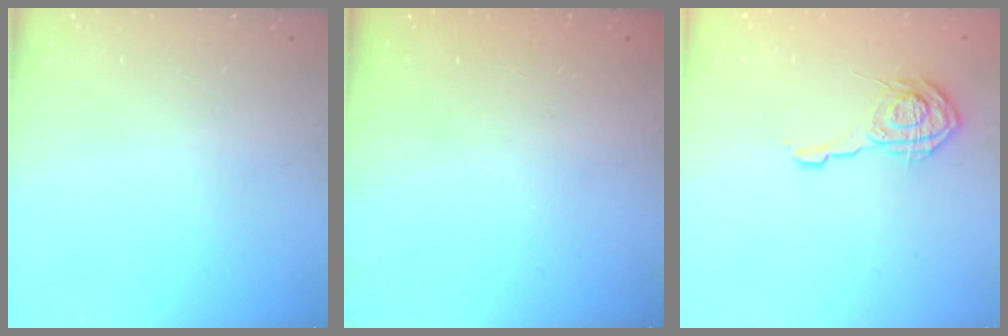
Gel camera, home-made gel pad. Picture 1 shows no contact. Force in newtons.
{"total": 1.9, "press": 1.9, "slide": 0.6}
{"total": 9.9, "press": 9.9, "slide": 0.5}